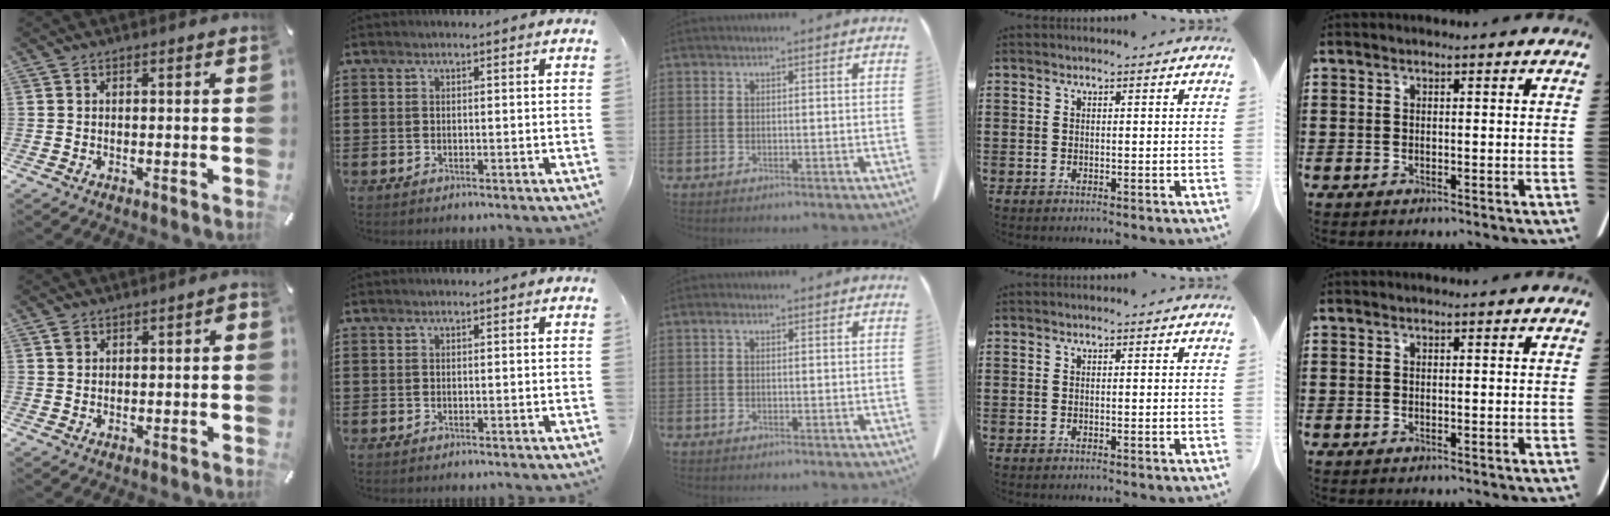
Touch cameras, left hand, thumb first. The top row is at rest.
{"thumb": {"total": 1.8, "force": [0.1, 1.5, 0.9], "torque": [-0.011, 0.005, -0.001]}, "middle": {"total": 1.1, "force": [0.2, 0.6, 1.0], "torque": [-0.022, 0.006, 0.002]}}